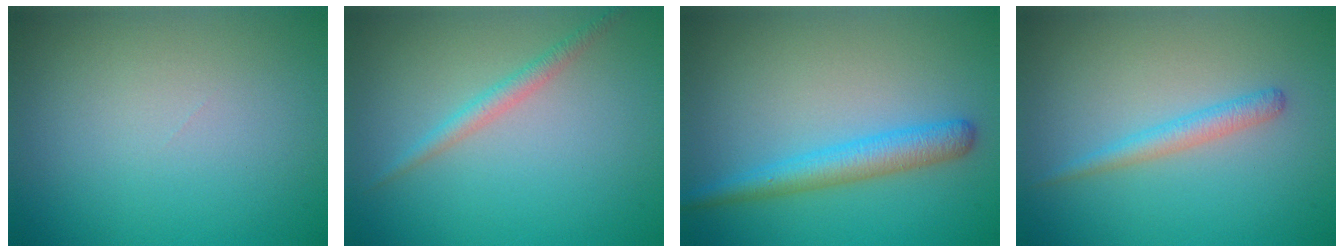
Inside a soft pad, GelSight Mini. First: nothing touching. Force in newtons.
{"total": 1.6, "press": 1.6, "slide": 0.0}
{"total": 3.4, "press": 3.4, "slide": 0.1}
{"total": 1.9, "press": 1.8, "slide": 0.1}